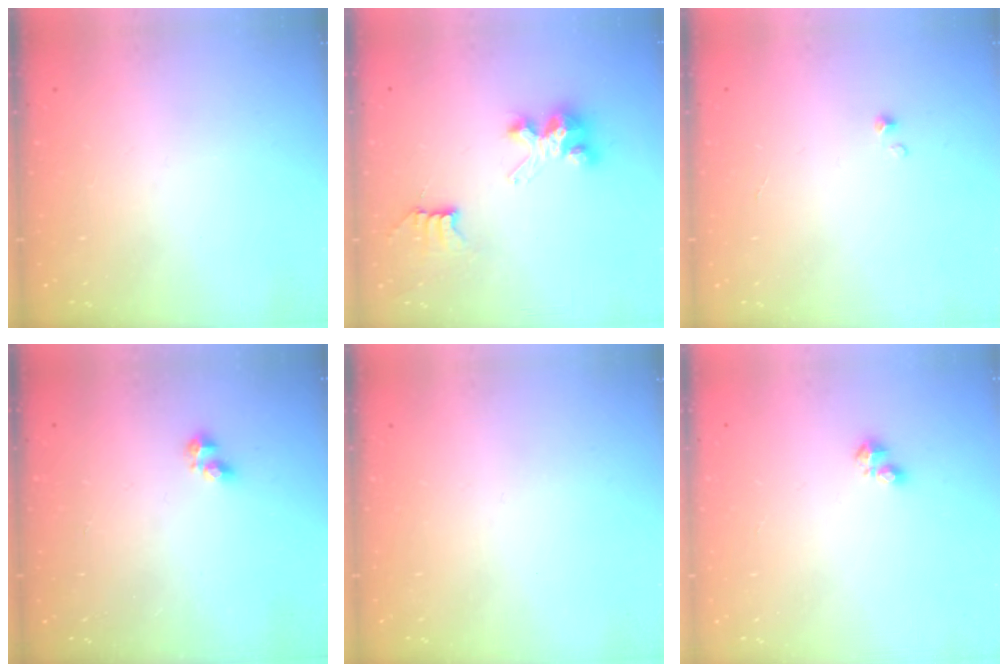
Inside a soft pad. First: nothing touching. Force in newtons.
{"total": 7.0, "press": 7.0, "slide": 0.2}
{"total": 0.0}
{"total": 2.8, "press": 2.7, "slide": 0.5}
{"total": 0.0}
{"total": 4.2, "press": 4.2, "slide": 0.6}